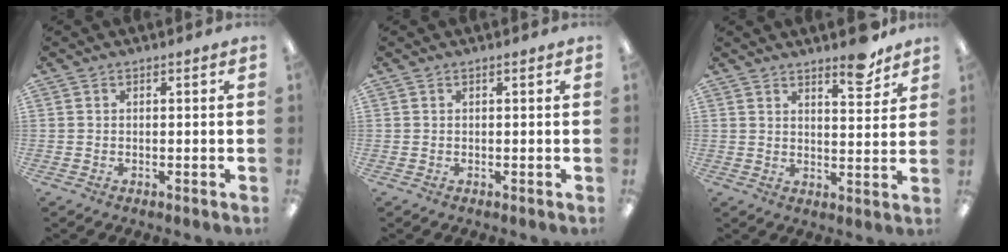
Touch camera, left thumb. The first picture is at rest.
{"total": 0.0}
{"total": 7.4, "force": [6.0, 2.0, 3.9], "torque": [-0.036, -0.042, 0.097]}